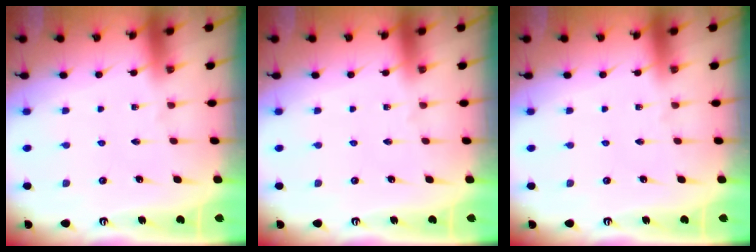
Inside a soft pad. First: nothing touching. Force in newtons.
{"total": 0.0}
{"total": 0.0}